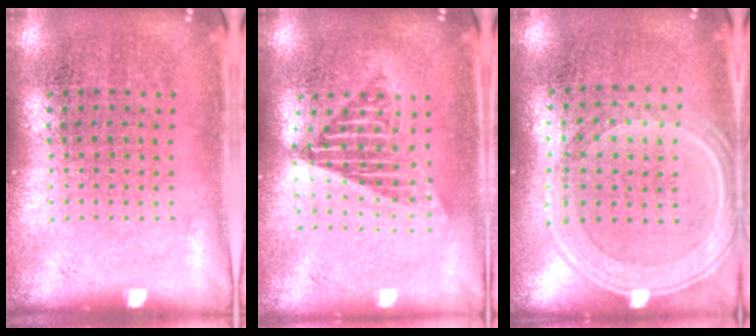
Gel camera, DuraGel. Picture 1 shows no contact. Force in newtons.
{"total": 1.7, "press": 1.4, "slide": 1.1}
{"total": 1.3, "press": 1.3, "slide": 0.3}